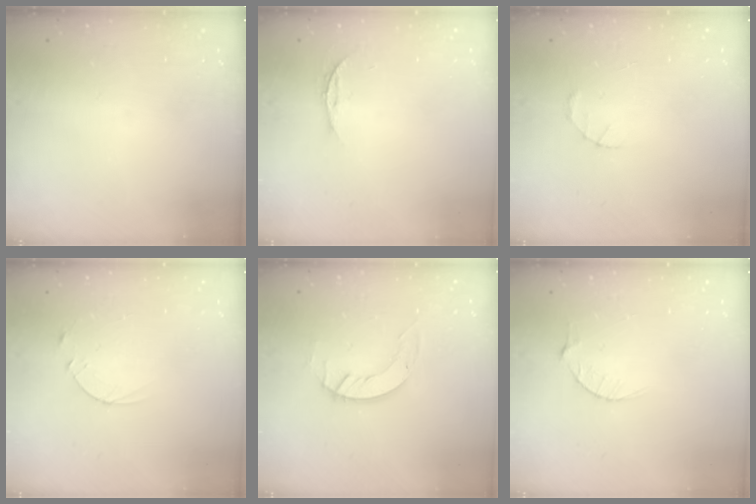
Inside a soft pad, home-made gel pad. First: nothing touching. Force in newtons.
{"total": 3.8, "press": 3.8, "slide": 0.3}
{"total": 1.5, "press": 1.5, "slide": 0.3}
{"total": 2.4, "press": 2.3, "slide": 0.2}
{"total": 4.1, "press": 4.1, "slide": 0.1}
{"total": 3.4, "press": 3.4, "slide": 0.4}